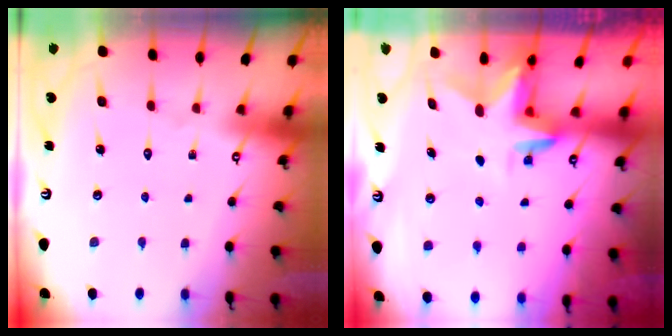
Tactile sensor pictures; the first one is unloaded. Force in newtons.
{"total": 3.1, "press": 3.1, "slide": 0.3}